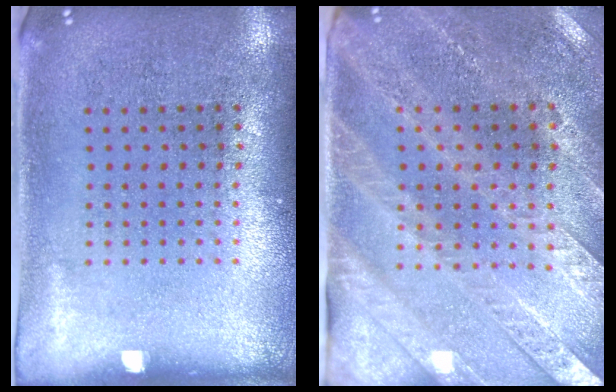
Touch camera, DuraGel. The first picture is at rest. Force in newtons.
{"total": 2.9, "press": 2.7, "slide": 1.1}